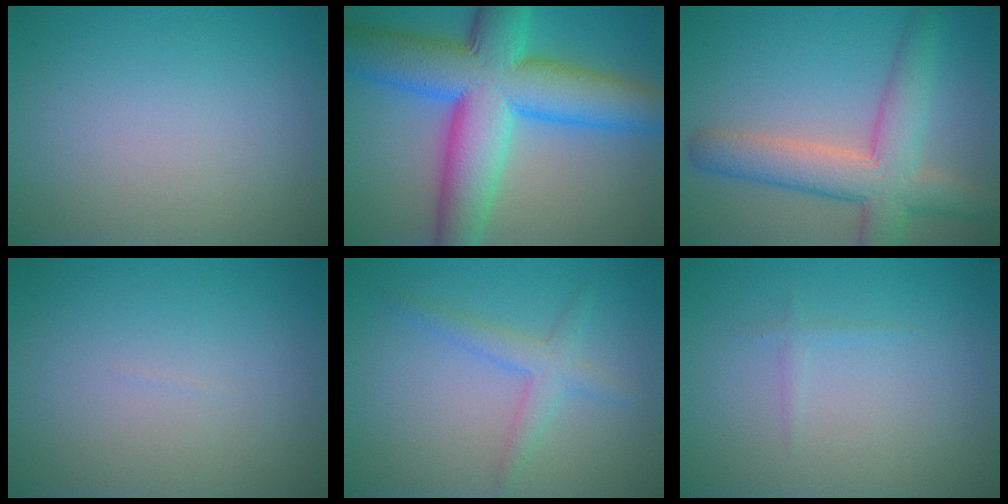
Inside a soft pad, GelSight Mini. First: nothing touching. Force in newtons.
{"total": 13.8, "press": 13.8, "slide": 0.3}
{"total": 6.8, "press": 6.8, "slide": 0.5}
{"total": 0.0}
{"total": 2.4, "press": 2.4, "slide": 0.1}
{"total": 0.6, "press": 0.6, "slide": 0.0}